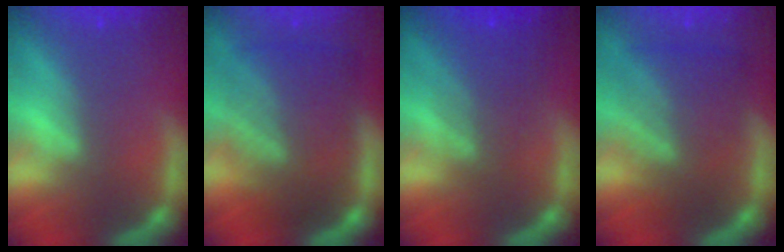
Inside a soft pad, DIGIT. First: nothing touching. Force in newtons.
{"total": 9.5}
{"total": 5.1}
{"total": 7.6}